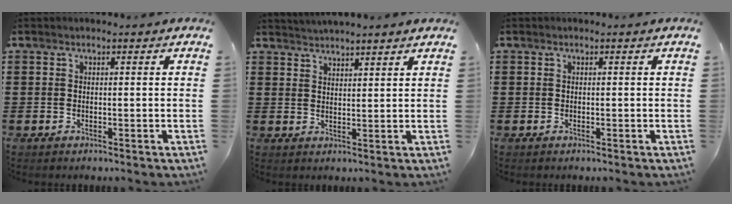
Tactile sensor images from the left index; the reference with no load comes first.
{"total": 2.4, "force": [2.4, -0.4, -0.2], "torque": [-0.003, -0.007, 0.045]}
{"total": 0.0}